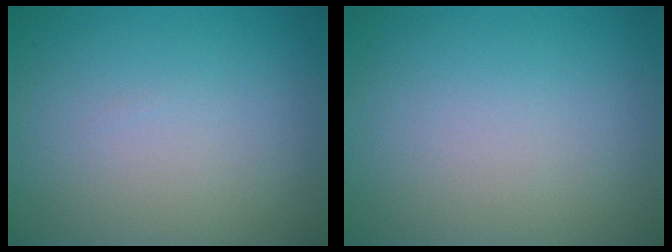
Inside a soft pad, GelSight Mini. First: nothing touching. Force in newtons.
{"total": 0.0}